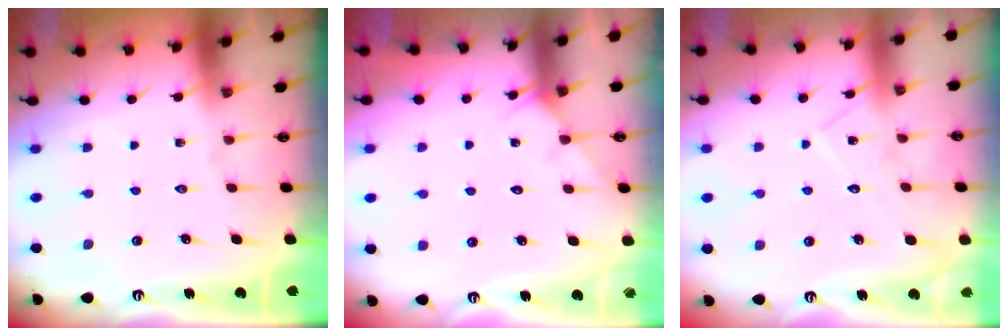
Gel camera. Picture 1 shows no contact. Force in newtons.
{"total": 4.9, "press": 4.9, "slide": 0.5}
{"total": 9.7, "press": 9.7, "slide": 0.7}